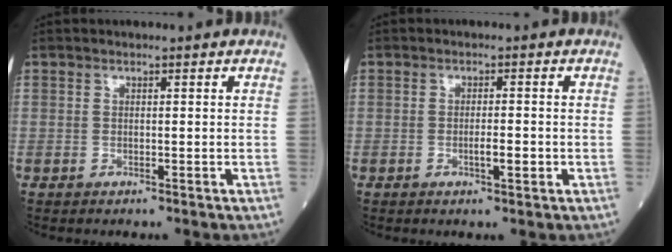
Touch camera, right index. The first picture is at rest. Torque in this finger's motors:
{"motor_torque": [0.25, 0.01, 0.12, 0.05]}